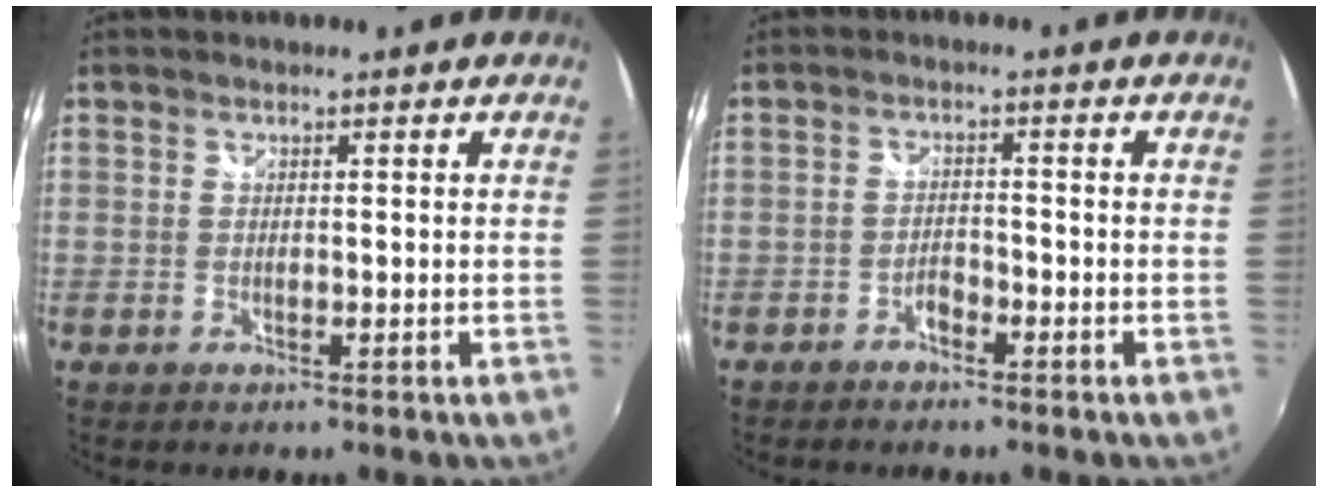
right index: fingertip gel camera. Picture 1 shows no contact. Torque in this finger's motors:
{"motor_torque": [0.06, 0.02, 0.12, 0.01]}